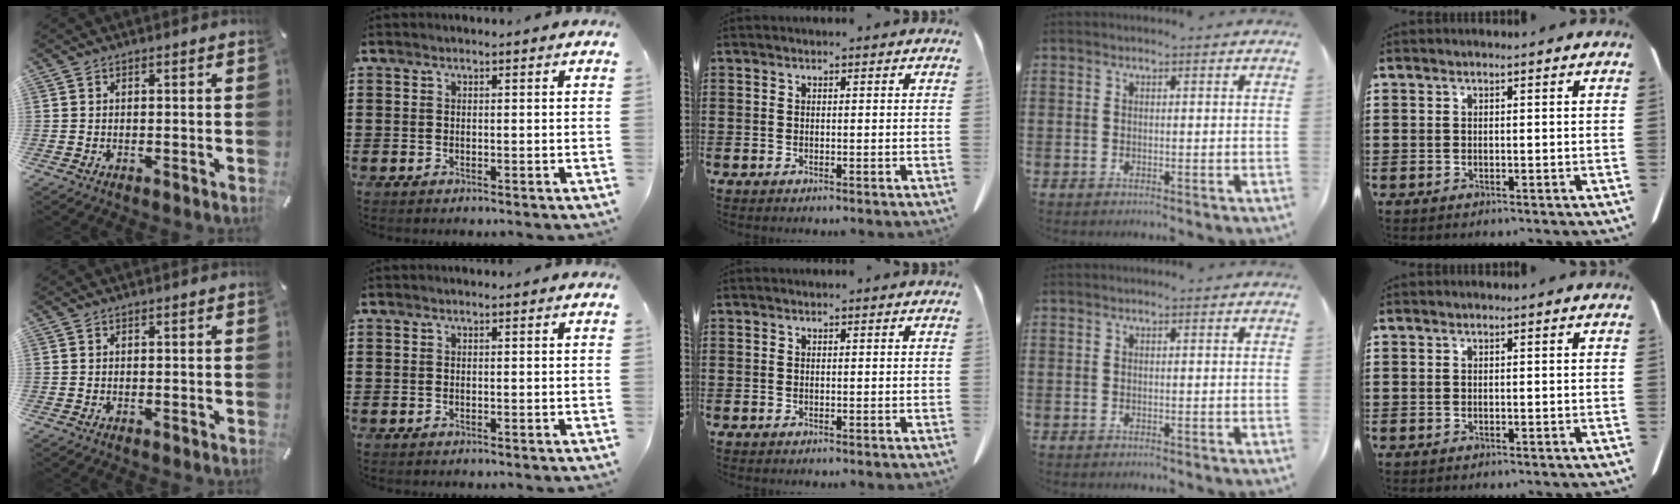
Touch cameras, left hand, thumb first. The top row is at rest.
{}